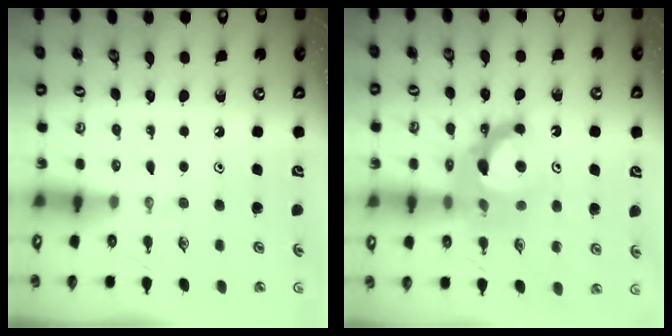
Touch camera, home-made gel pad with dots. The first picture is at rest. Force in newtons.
{"total": 13.3, "press": 13.2, "slide": 1.6}